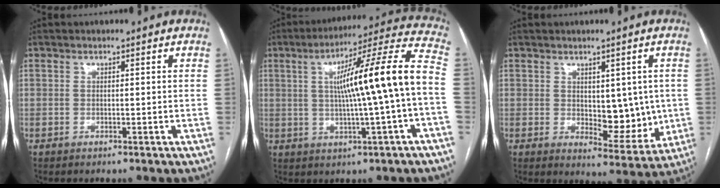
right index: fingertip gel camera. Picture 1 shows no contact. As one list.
[{"total": 15.9, "force": [0.0, -0.3, 15.9], "torque": [-0.239, 0.026, -0.001]}, {"total": 7.8, "force": [0.2, 3.9, 6.8], "torque": [-0.074, -0.006, 0.017]}]